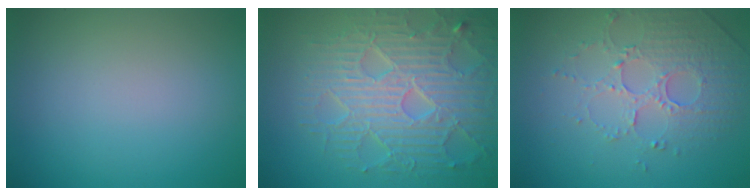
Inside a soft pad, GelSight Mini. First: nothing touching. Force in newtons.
{"total": 8.0, "press": 6.1, "slide": 5.1}
{"total": 5.0, "press": 3.4, "slide": 3.7}